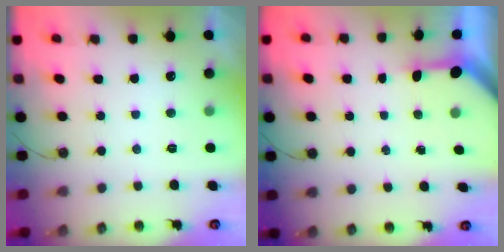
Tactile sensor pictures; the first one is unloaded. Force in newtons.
{"total": 3.4, "press": 3.4, "slide": 0.3}